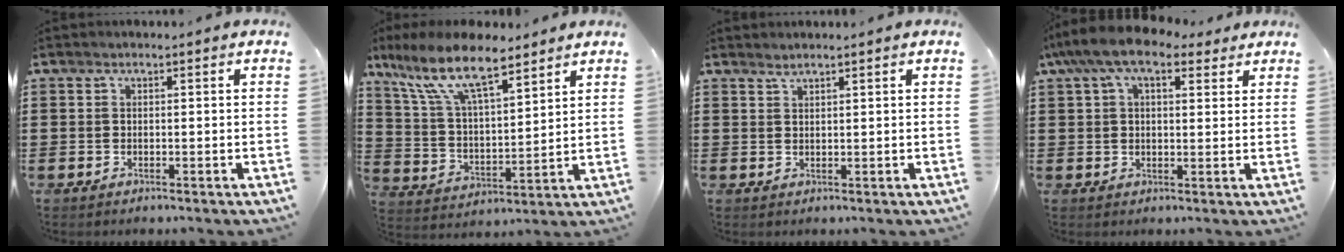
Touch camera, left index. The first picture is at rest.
{"total": 11.5, "force": [8.4, 3.1, 7.3], "torque": [-0.166, -0.024, 0.150]}
{"total": 1.2, "force": [1.1, 0.0, 0.5], "torque": [-0.011, -0.001, 0.022]}
{"total": 8.2, "force": [5.4, 3.4, 5.1], "torque": [-0.114, 0.005, 0.099]}